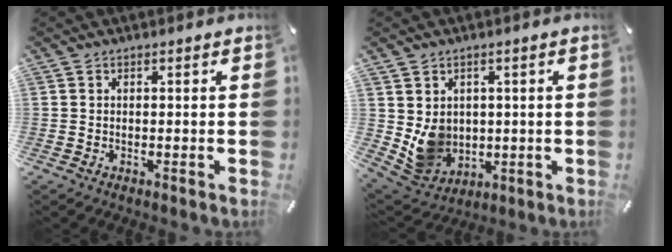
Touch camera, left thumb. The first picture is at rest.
{"total": 8.5, "force": [1.4, 8.0, 2.3], "torque": [-0.049, -0.017, 0.034]}